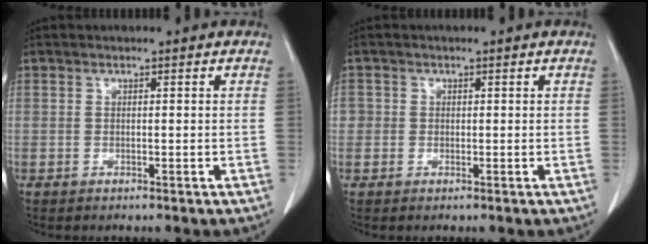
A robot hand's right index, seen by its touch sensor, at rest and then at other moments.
{"total": 1.2, "force": [0.0, 1.2, 0.3], "torque": [-0.003, 0.011, 0.001]}